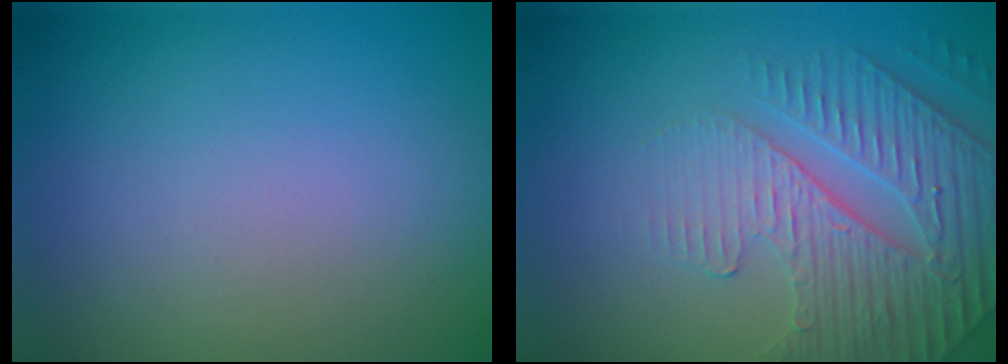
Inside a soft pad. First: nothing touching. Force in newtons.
{"total": 4.2, "press": 4.0, "slide": 1.4}